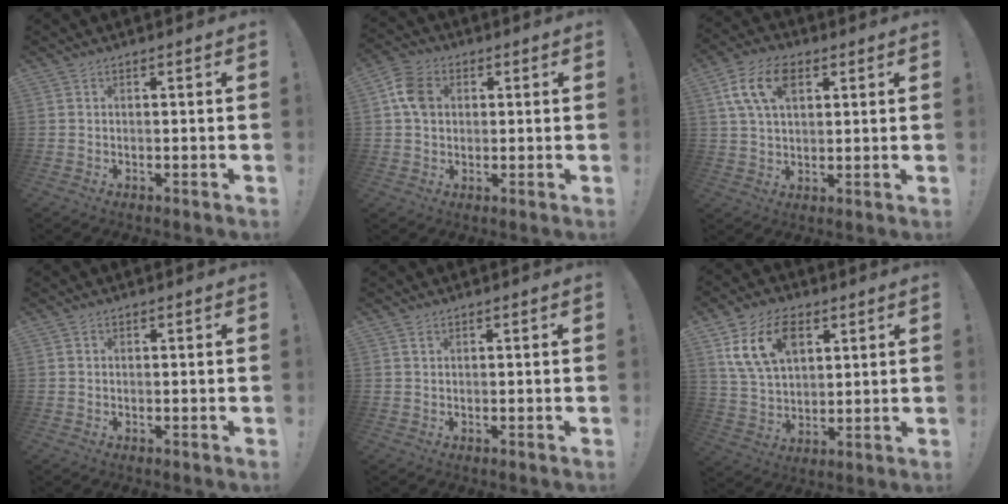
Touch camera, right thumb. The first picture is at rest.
{"total": 8.5, "force": [1.7, 6.8, 4.8], "torque": [-0.080, 0.014, 0.036]}
{"total": 12.6, "force": [5.1, 7.6, 8.7], "torque": [-0.163, -0.004, 0.093]}
{"total": 0.6, "force": [0.3, 0.6, 0.1], "torque": [0.005, -0.001, 0.004]}
{"total": 1.0, "force": [0.6, 0.6, 0.4], "torque": [-0.001, -0.001, 0.011]}
{"total": 15.7, "force": [7.3, 10.4, 9.3], "torque": [-0.165, -0.020, 0.138]}